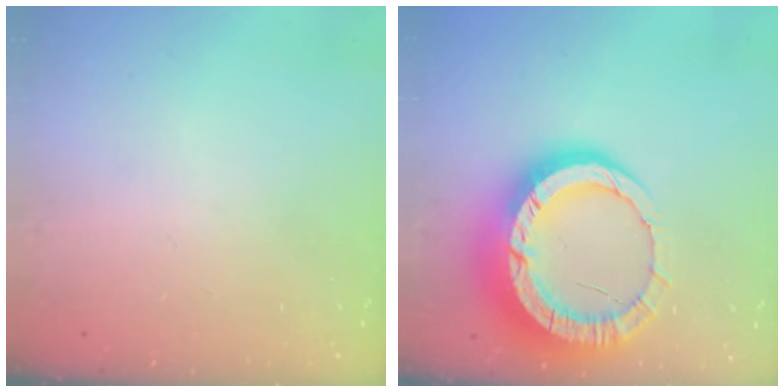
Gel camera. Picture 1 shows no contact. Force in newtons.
{"total": 18.8, "press": 18.7, "slide": 1.8}